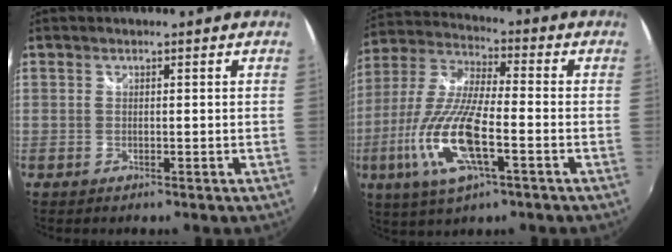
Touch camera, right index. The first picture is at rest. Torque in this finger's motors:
{"motor_torque": [2.14, 0.00, 0.87, 0.19]}